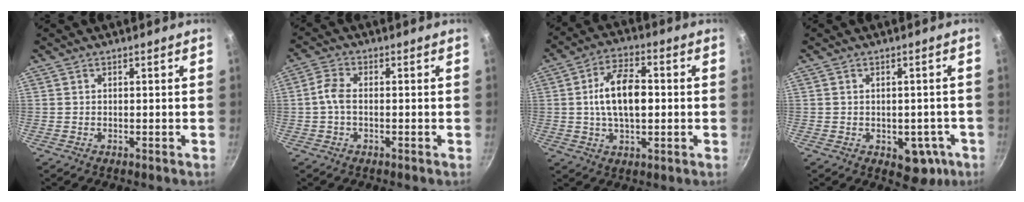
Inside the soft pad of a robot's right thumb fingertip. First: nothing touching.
{"total": 3.7, "force": [-0.4, 2.2, 2.9], "torque": [-0.066, 0.014, -0.015]}
{"total": 11.3, "force": [0.4, 6.0, 9.6], "torque": [-0.153, 0.020, 0.002]}
{"total": 6.9, "force": [-2.2, 4.7, 4.6], "torque": [-0.016, 0.016, -0.016]}